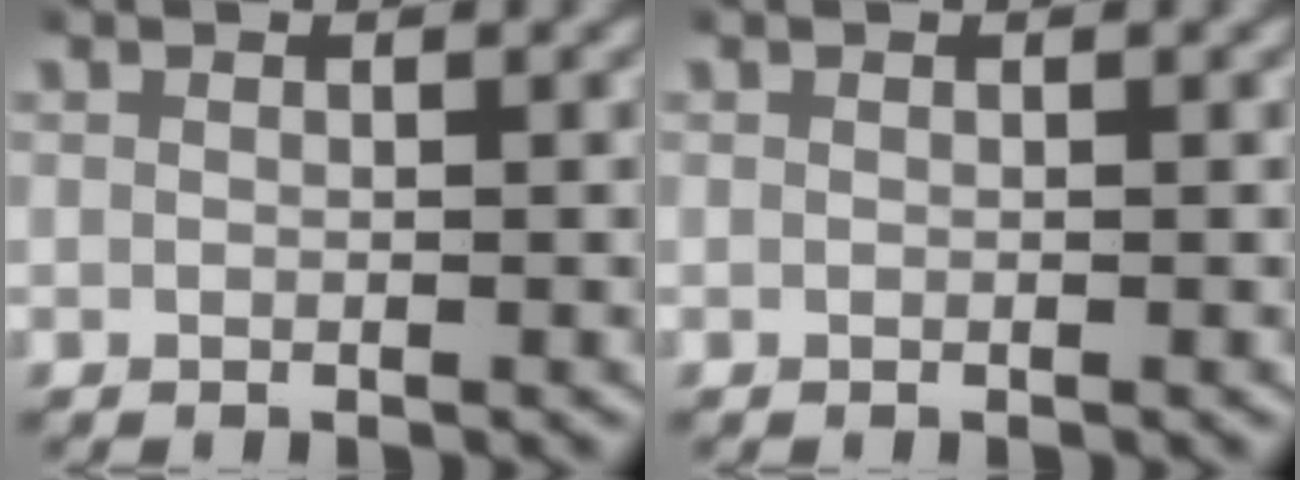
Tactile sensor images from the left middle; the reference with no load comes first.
{"total": 0.0}